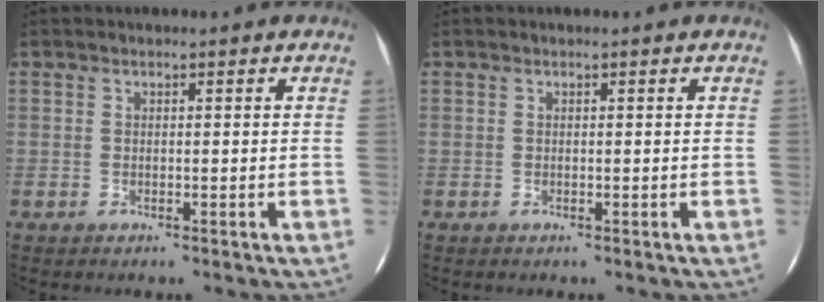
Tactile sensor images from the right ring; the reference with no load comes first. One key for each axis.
{"total": 0.0}